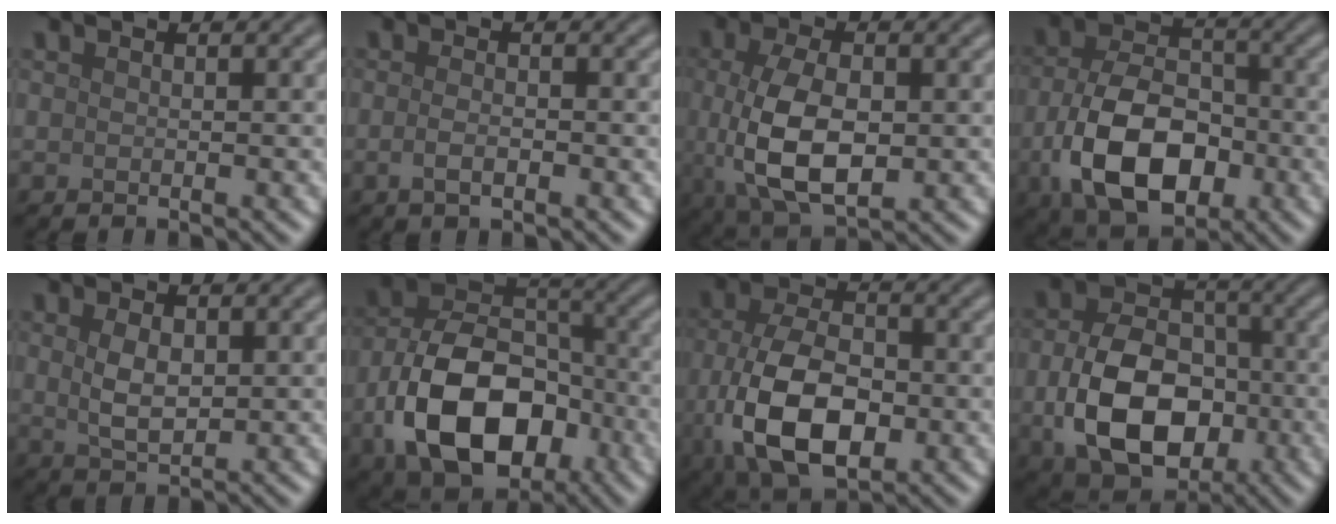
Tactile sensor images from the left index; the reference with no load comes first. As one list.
[{"total": 1.5, "force": [-0.5, 0.6, 1.3], "torque": [-0.029, -0.003, -0.013]}, {"total": 8.1, "force": [-0.5, 4.3, 6.9], "torque": [-0.148, -0.014, -0.003]}, {"total": 10.4, "force": [-3.2, 6.5, 7.5], "torque": [-0.155, -0.013, -0.059]}, {"total": 3.0, "force": [0.5, 1.6, 2.4], "torque": [-0.055, -0.003, 0.014]}, {"total": 12.1, "force": [-4.1, 7.8, 8.2], "torque": [-0.155, -0.007, -0.076]}, {"total": 10.3, "force": [-2.2, 6.1, 8.0], "torque": [-0.176, -0.018, -0.037]}, {"total": 10.7, "force": [-2.0, 7.5, 7.4], "torque": [-0.150, -0.020, -0.025]}]